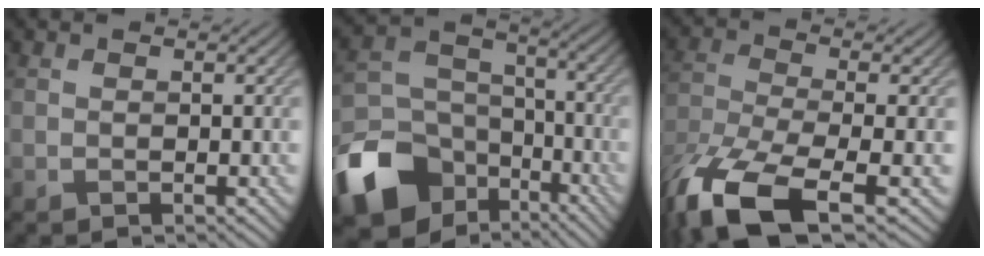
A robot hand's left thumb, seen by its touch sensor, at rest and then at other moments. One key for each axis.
{"total": 16.8, "fx": -9.3, "fy": 11.5, "fz": 7.8, "tx": -0.226, "ty": -0.046, "tz": -0.162}
{"total": 13.2, "fx": -8.2, "fy": 4.2, "fz": 9.4, "tx": -0.210, "ty": -0.030, "tz": -0.157}